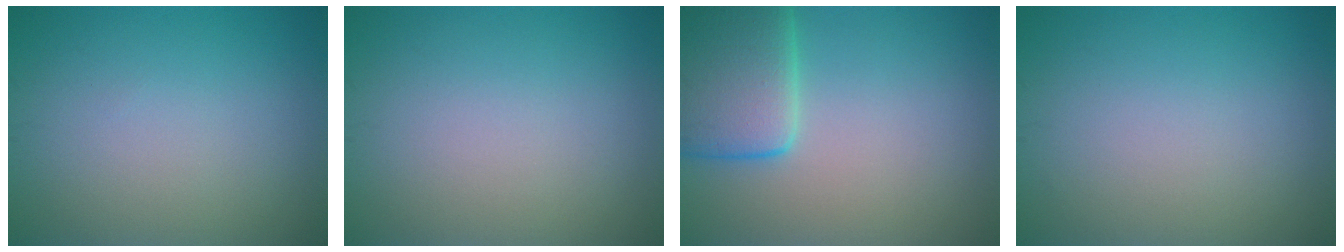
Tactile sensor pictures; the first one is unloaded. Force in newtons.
{"total": 0.0}
{"total": 6.9, "press": 6.9, "slide": 0.6}
{"total": 0.0}